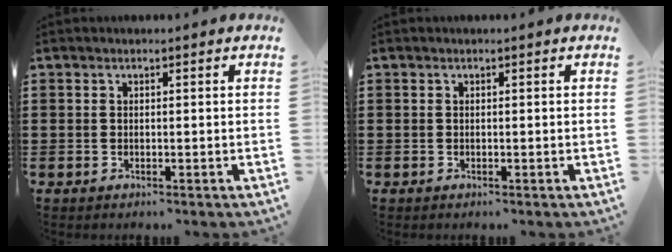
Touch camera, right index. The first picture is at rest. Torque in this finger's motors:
{"motor_torque": [0.00, 0.00, 0.00, 0.00]}